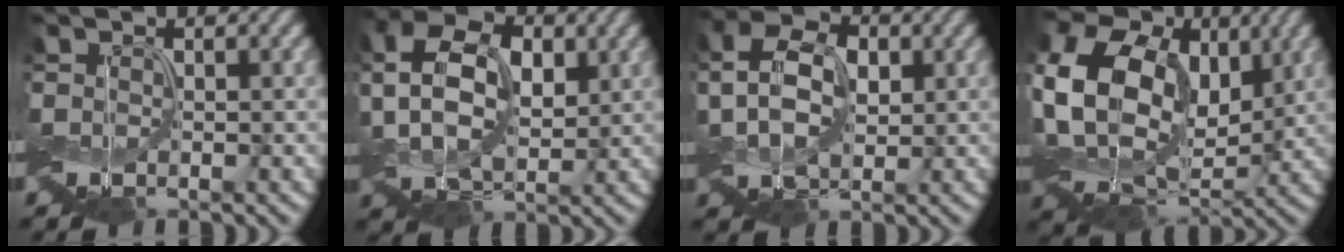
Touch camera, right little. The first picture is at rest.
{"total": 9.1, "force": [1.3, 6.3, 6.4], "torque": [-0.148, 0.006, 0.022]}
{"total": 6.7, "force": [0.6, 4.6, 4.8], "torque": [-0.111, 0.011, 0.005]}
{"total": 15.8, "force": [2.6, 11.8, 10.2], "torque": [-0.221, 0.019, 0.055]}